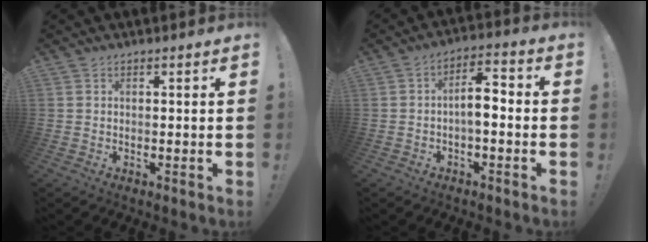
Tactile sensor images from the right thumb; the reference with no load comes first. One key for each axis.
{"total": 7.7, "fx": -1.2, "fy": 3.2, "fz": 6.9, "tx": -0.119, "ty": 0.010, "tz": -0.022}